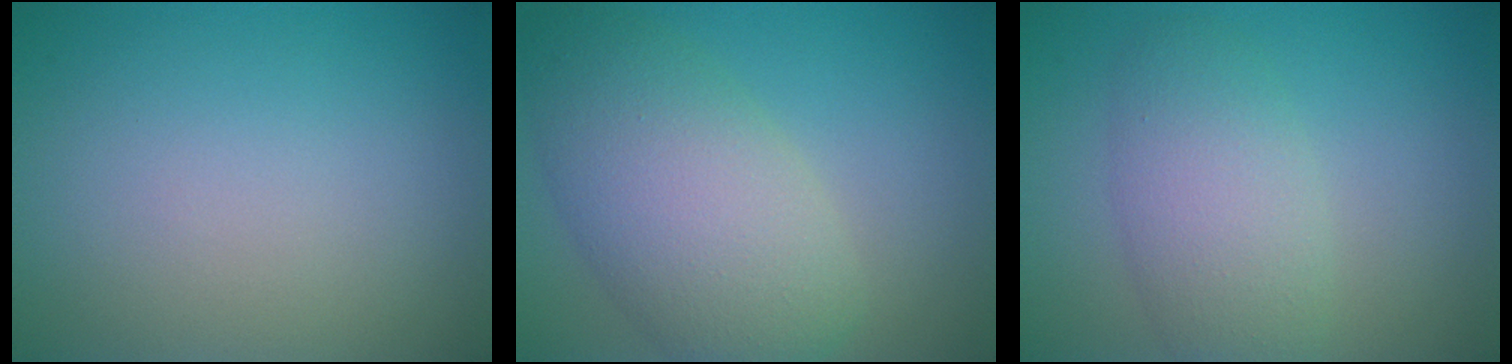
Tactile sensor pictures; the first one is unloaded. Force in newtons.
{"total": 7.8, "press": 7.8, "slide": 0.3}
{"total": 4.3, "press": 4.3, "slide": 0.1}